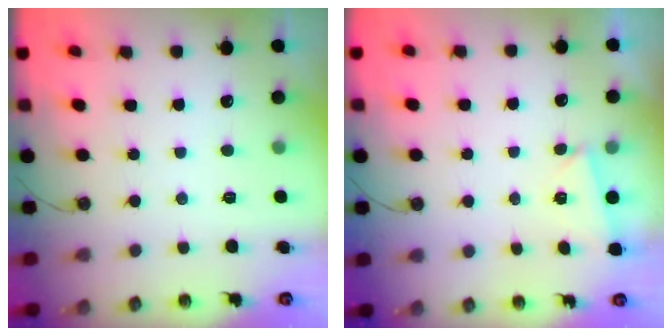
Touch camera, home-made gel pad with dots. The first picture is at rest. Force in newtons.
{"total": 2.9, "press": 0.8, "slide": 2.7}